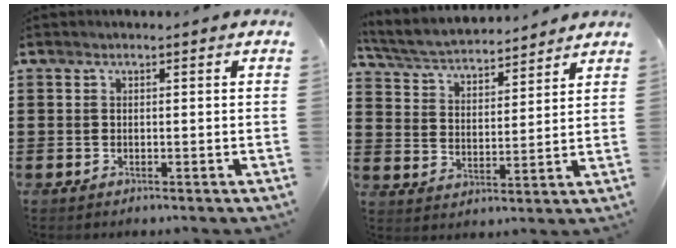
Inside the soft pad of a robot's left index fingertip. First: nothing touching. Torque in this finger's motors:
{"motor_torque": [0.71, -0.55, 0.38, 0.10]}